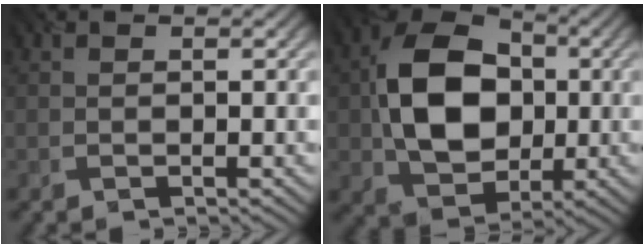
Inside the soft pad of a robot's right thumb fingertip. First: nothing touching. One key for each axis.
{"total": 11.6, "fx": 0.3, "fy": 9.0, "fz": 7.3, "tx": -0.143, "ty": 0.011, "tz": 0.004}